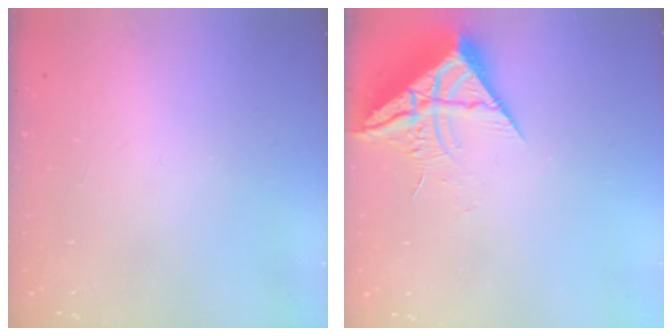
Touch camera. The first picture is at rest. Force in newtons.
{"total": 10.0, "press": 9.9, "slide": 1.0}